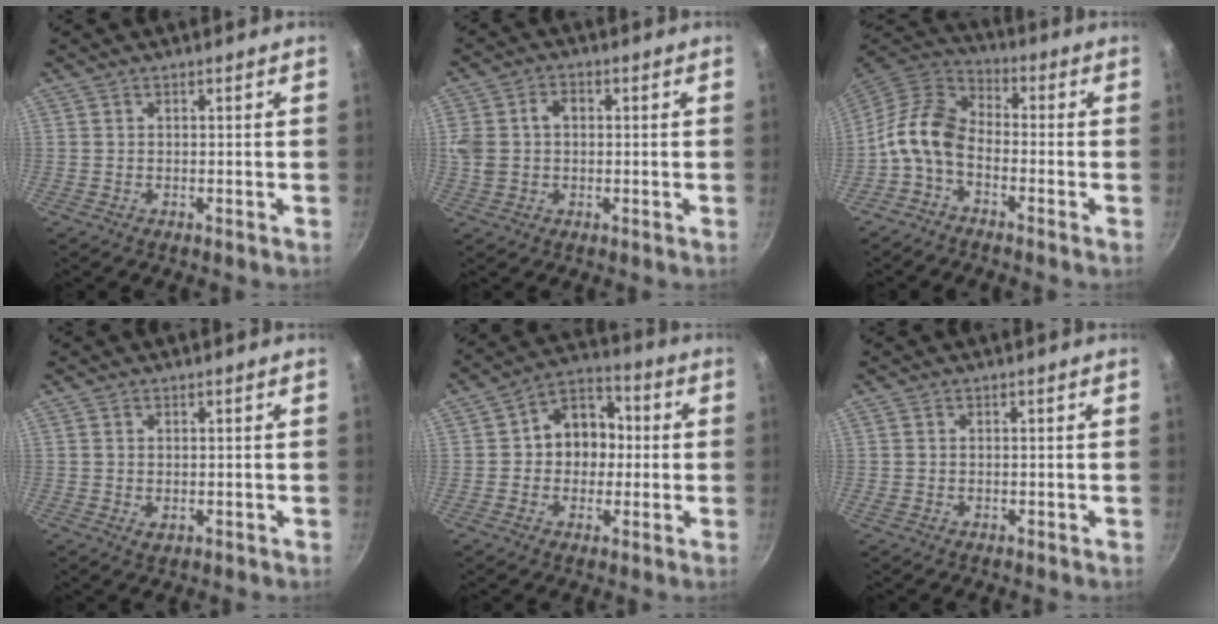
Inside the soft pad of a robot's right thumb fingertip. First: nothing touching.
{"total": 6.8, "force": [0.7, 5.2, 4.4], "torque": [-0.078, 0.011, 0.008]}
{"total": 9.6, "force": [-3.1, 6.1, 6.7], "torque": [-0.128, 0.048, -0.080]}
{"total": 1.4, "force": [0.1, 1.0, 1.0], "torque": [-0.016, -0.002, 0.002]}
{"total": 10.7, "force": [0.2, 8.7, 6.1], "torque": [-0.039, 0.026, -0.012]}
{"total": 0.0}